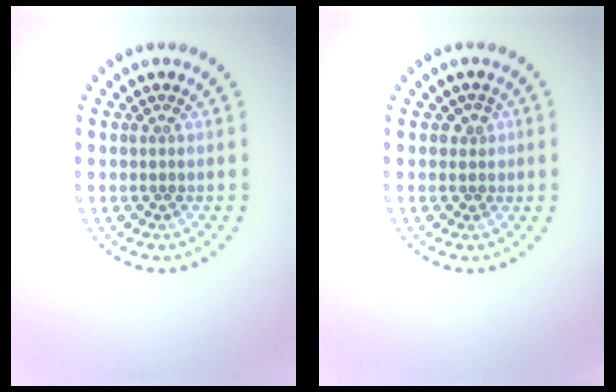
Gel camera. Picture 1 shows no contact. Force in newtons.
{"total": 1.3, "press": 1.0, "slide": 0.7}